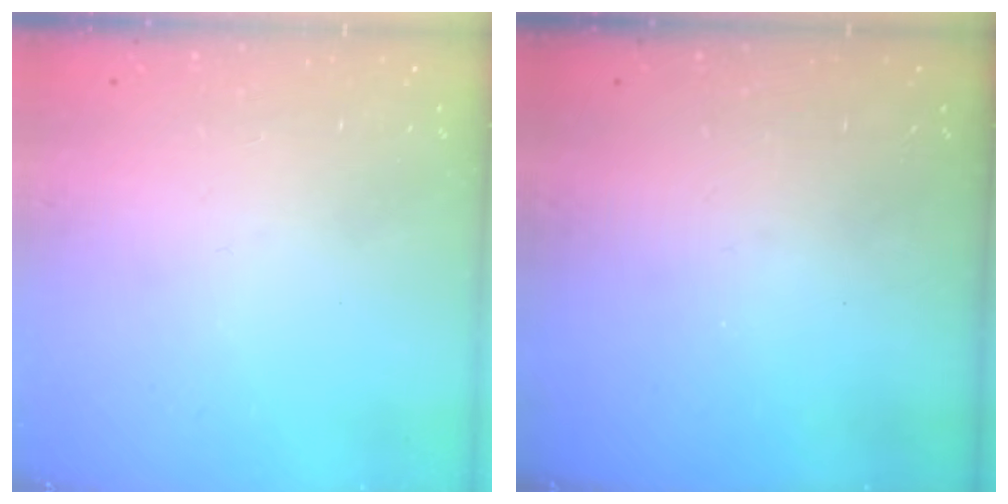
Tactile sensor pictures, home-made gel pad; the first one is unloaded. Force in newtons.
{"total": 0.0}